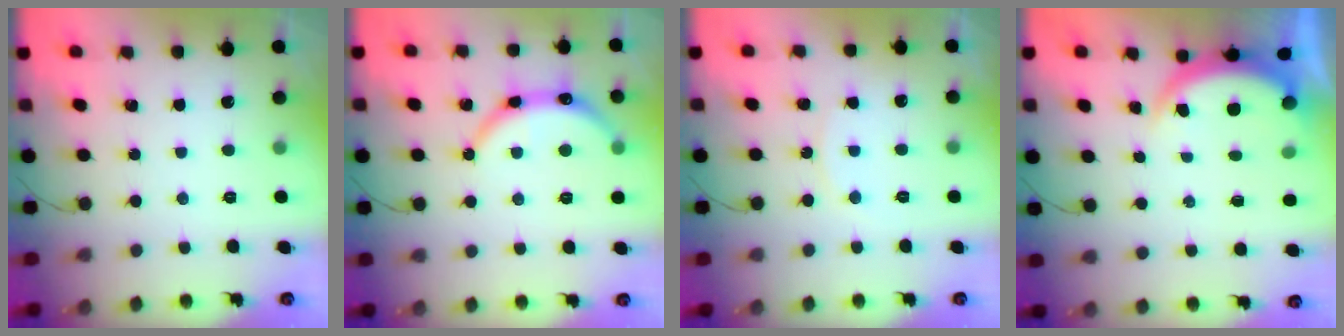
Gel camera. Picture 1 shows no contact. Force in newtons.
{"total": 8.2, "press": 8.0, "slide": 1.8}
{"total": 4.4, "press": 4.4, "slide": 0.5}
{"total": 5.1, "press": 5.0, "slide": 0.9}